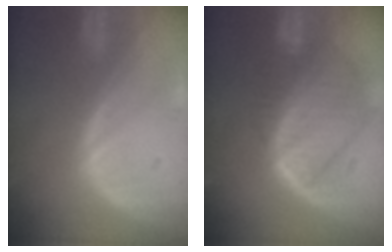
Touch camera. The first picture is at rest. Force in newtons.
{"total": 10.0, "press": 8.7, "slide": 4.9}